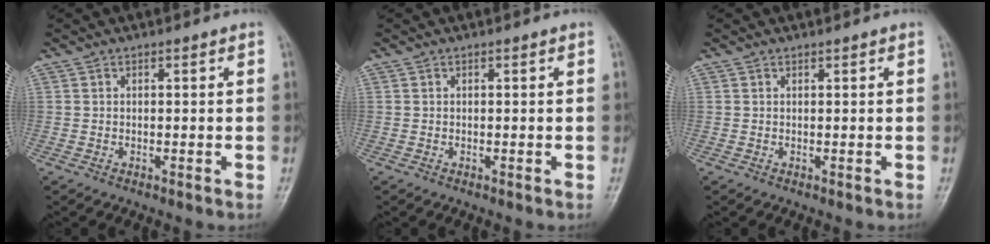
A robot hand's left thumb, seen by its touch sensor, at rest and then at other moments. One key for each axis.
{"total": 0.0}
{"total": 0.0}